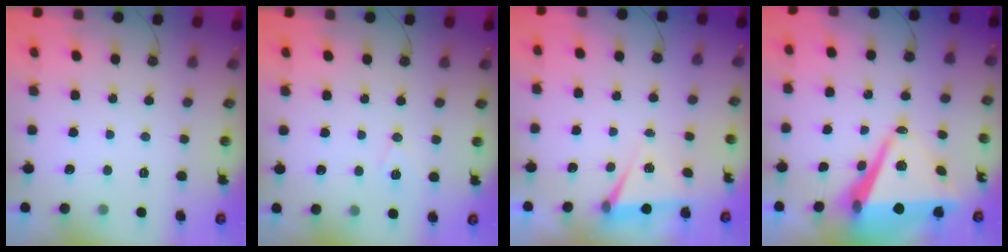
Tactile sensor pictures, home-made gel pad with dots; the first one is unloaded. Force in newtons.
{"total": 6.7, "press": 5.6, "slide": 3.6}
{"total": 4.8, "press": 1.8, "slide": 4.5}
{"total": 11.6, "press": 10.9, "slide": 4.0}